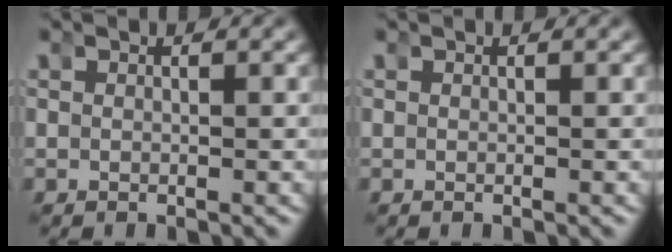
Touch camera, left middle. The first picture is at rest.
{"total": 0.0}